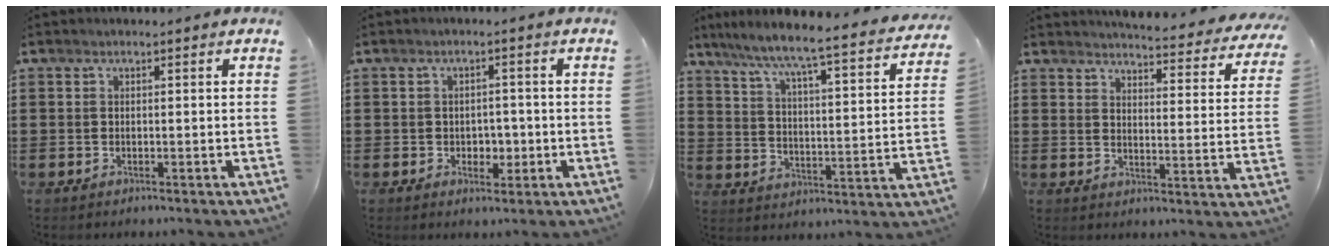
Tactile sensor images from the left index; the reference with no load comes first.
{"total": 2.4, "force": [-0.3, 1.9, 1.4], "torque": [-0.026, 0.002, -0.012]}
{"total": 5.0, "force": [4.4, -0.8, 2.2], "torque": [-0.066, -0.049, 0.061]}
{"total": 4.5, "force": [4.4, -0.2, 1.0], "torque": [-0.024, -0.042, 0.069]}